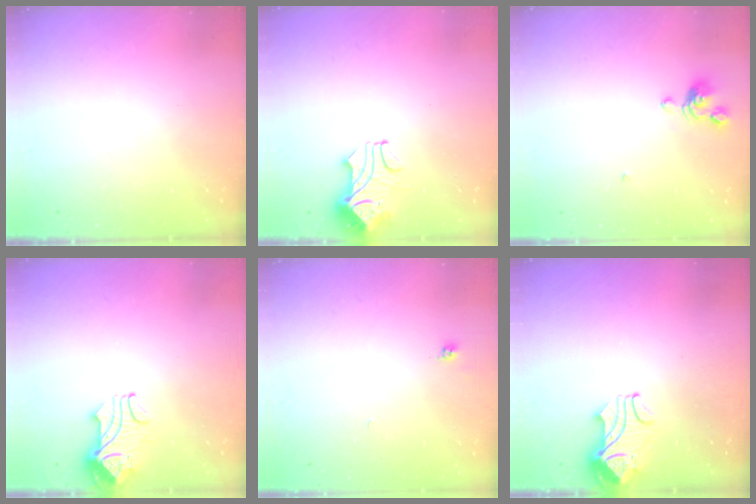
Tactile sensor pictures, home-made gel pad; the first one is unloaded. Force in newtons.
{"total": 1.8, "press": 1.4, "slide": 1.0}
{"total": 2.1, "press": 2.1, "slide": 0.3}
{"total": 2.3, "press": 2.3, "slide": 0.5}
{"total": 1.9, "press": 1.9, "slide": 0.1}
{"total": 2.5, "press": 2.4, "slide": 0.6}